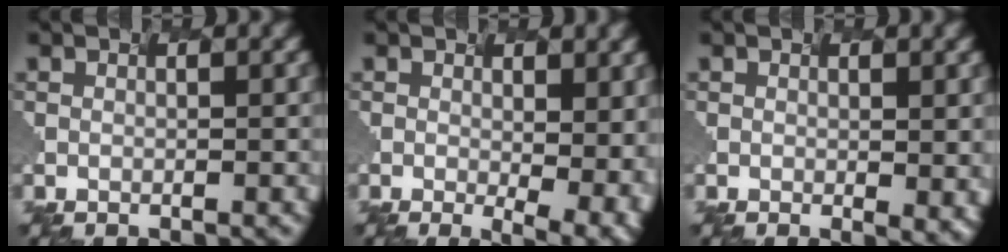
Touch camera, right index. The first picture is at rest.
{"total": 3.9, "force": [-0.5, 1.0, 3.8], "torque": [-0.053, -0.024, 0.030]}
{"total": 1.7, "force": [-0.5, -0.1, 1.6], "torque": [-0.028, -0.010, 0.028]}